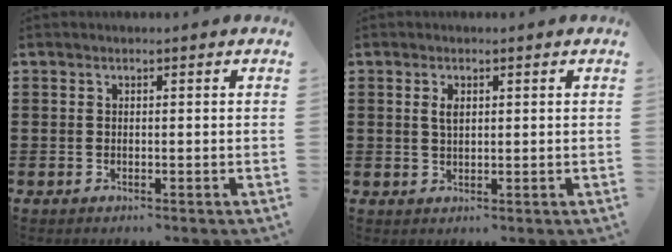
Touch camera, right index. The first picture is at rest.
{"total": 2.0, "force": [0.5, 0.9, 1.7], "torque": [-0.036, 0.005, 0.008]}